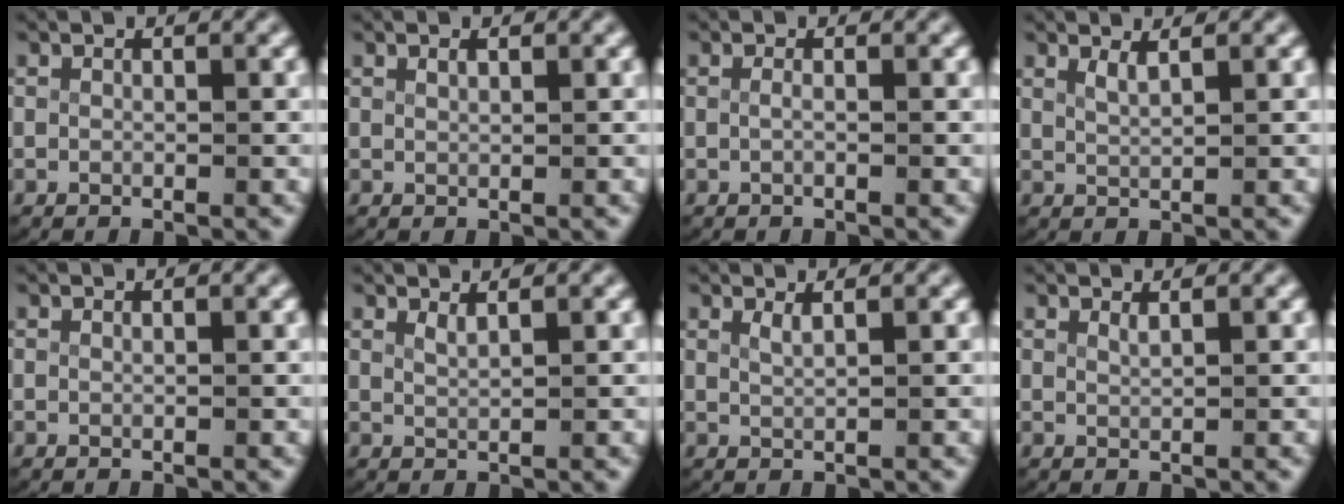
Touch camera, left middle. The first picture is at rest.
{"total": 0.5, "force": [0.4, -0.2, 0.3], "torque": [-0.009, -0.003, 0.012]}
{"total": 0.7, "force": [-0.4, -0.2, 0.5], "torque": [-0.020, -0.010, -0.002]}
{"total": 1.2, "force": [1.0, -0.1, 0.7], "torque": [-0.021, -0.008, 0.025]}
{"total": 0.0}
{"total": 1.1, "force": [1.0, -0.3, 0.4], "torque": [-0.013, -0.008, 0.025]}
{"total": 0.9, "force": [0.7, -0.3, 0.5], "torque": [-0.017, -0.007, 0.019]}
{"total": 0.8, "force": [0.7, -0.4, 0.2], "torque": [-0.009, -0.008, 0.018]}